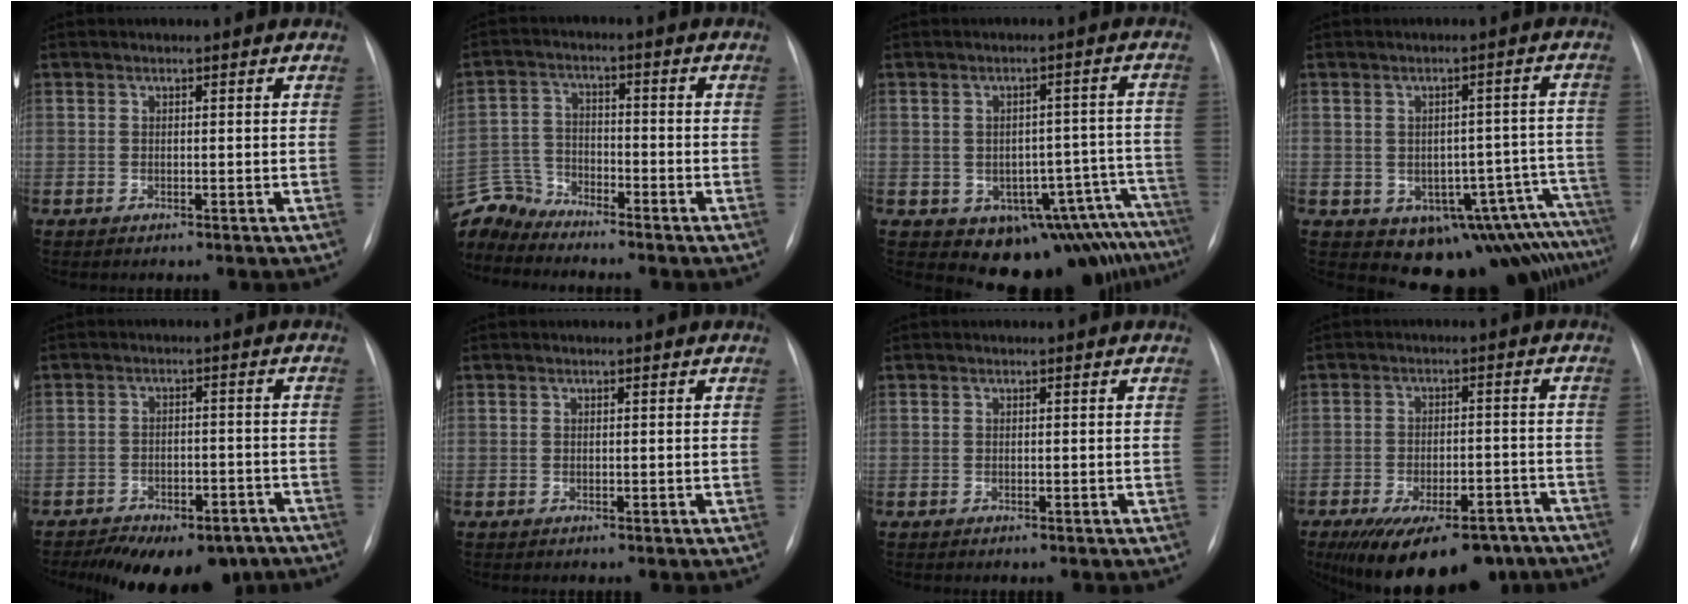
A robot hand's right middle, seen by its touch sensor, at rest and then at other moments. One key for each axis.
{"total": 6.9, "fx": -6.8, "fy": 0.9, "fz": -0.8, "tx": 0.012, "ty": 0.008, "tz": -0.137}
{"total": 12.2, "fx": -8.9, "fy": 5.5, "fz": 6.1, "tx": -0.048, "ty": 0.037, "tz": -0.104}
{"total": 12.1, "fx": -8.1, "fy": 5.5, "fz": 7.2, "tx": -0.066, "ty": 0.033, "tz": -0.095}
{"total": 15.9, "fx": -11.9, "fy": 7.4, "fz": 7.5, "tx": -0.128, "ty": 0.003, "tz": -0.150}
{"total": 0.0}
{"total": 0.0}
{"total": 17.5, "fx": -13.1, "fy": 6.9, "fz": 9.3, "tx": -0.139, "ty": -0.004, "tz": -0.173}